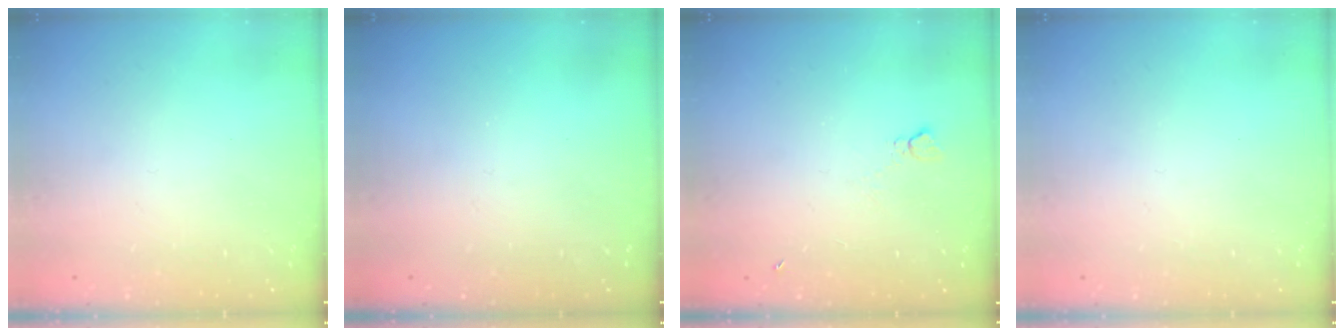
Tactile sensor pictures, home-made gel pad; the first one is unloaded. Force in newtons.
{"total": 0.0}
{"total": 4.2, "press": 4.2, "slide": 0.6}
{"total": 0.0}